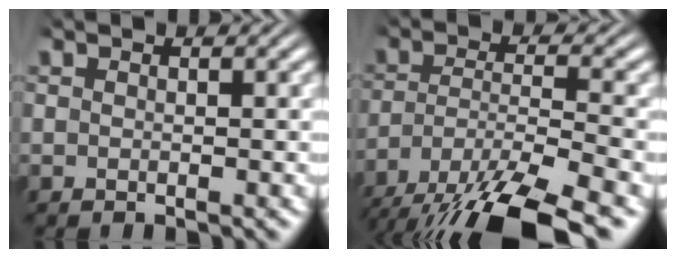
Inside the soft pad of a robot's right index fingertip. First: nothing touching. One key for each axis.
{"total": 8.0, "fx": -3.5, "fy": 4.0, "fz": 6.0, "tx": -0.103, "ty": -0.021, "tz": -0.046}